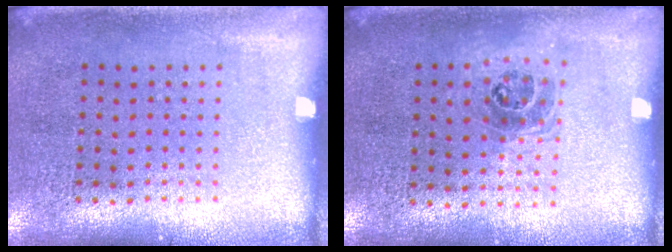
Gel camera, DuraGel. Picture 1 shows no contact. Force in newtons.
{"total": 1.0, "press": 0.9, "slide": 0.5}